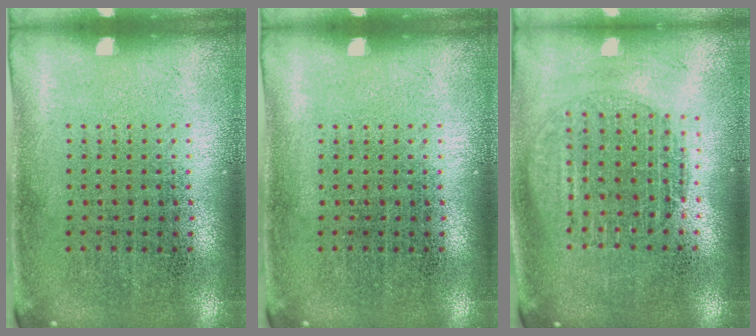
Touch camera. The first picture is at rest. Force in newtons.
{"total": 0.0}
{"total": 1.6, "press": 1.4, "slide": 0.8}